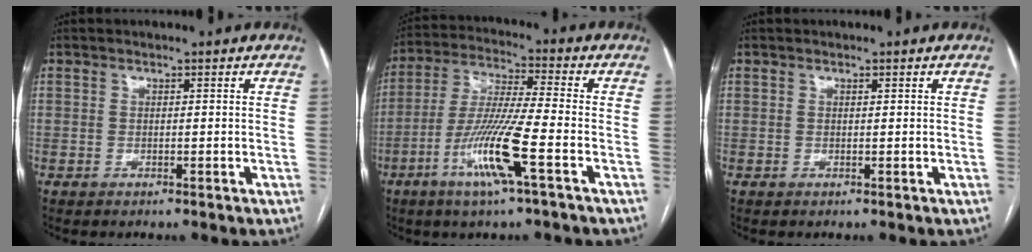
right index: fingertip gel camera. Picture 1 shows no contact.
{"total": 12.0, "force": [-5.1, -0.3, 10.9], "torque": [-0.220, -0.013, -0.100]}
{"total": 0.0}